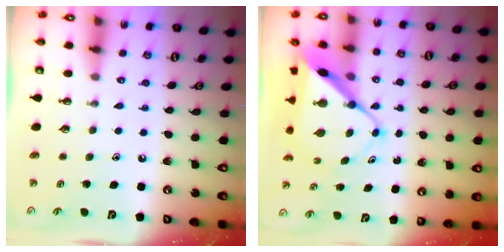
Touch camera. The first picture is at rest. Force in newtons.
{"total": 11.9, "press": 11.8, "slide": 1.2}